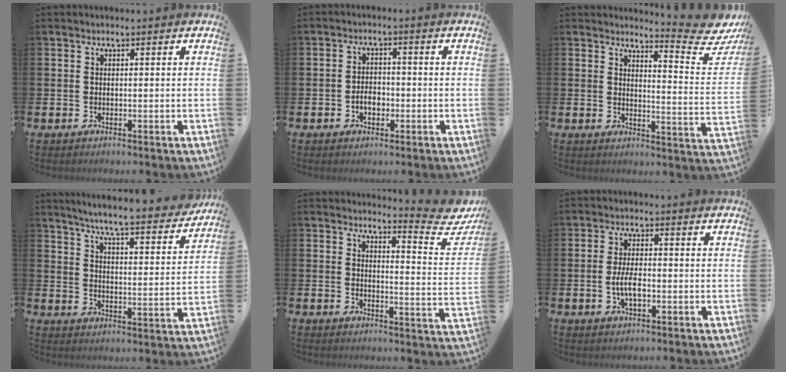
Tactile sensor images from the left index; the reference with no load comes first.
{"total": 2.7, "force": [-0.9, 1.8, 1.8], "torque": [-0.026, 0.000, -0.021]}
{"total": 5.4, "force": [4.9, 0.4, 2.3], "torque": [-0.018, -0.062, 0.070]}
{"total": 6.6, "force": [6.2, -0.1, 2.3], "torque": [-0.064, -0.050, 0.101]}
{"total": 4.5, "force": [4.2, 0.6, 1.6], "torque": [-0.010, -0.051, 0.060]}
{"total": 4.0, "force": [-0.8, 1.6, 3.5], "torque": [-0.060, -0.003, -0.018]}